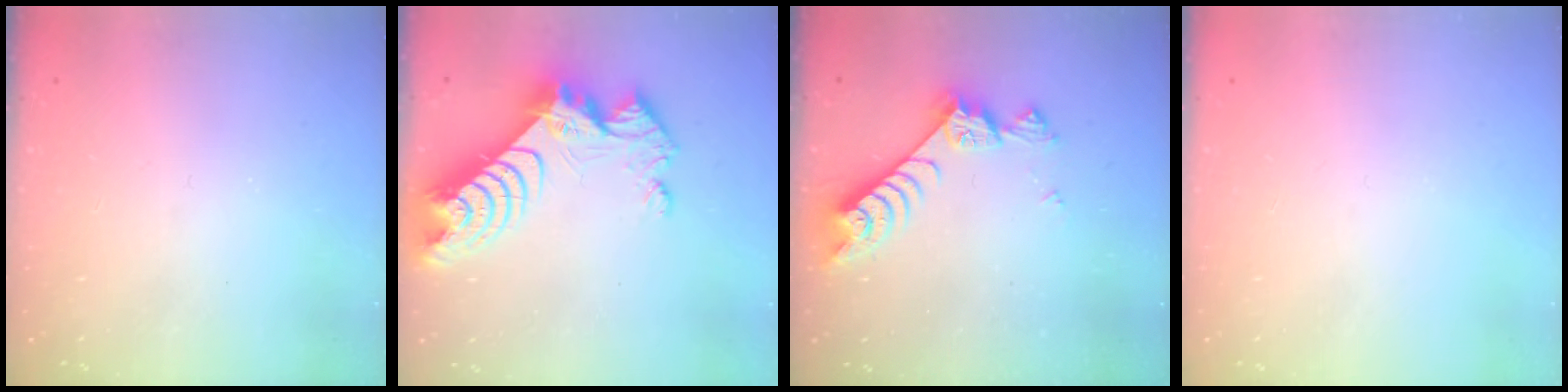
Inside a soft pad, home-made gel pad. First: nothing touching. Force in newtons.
{"total": 14.7, "press": 14.6, "slide": 1.2}
{"total": 7.7, "press": 7.6, "slide": 1.2}
{"total": 0.0}